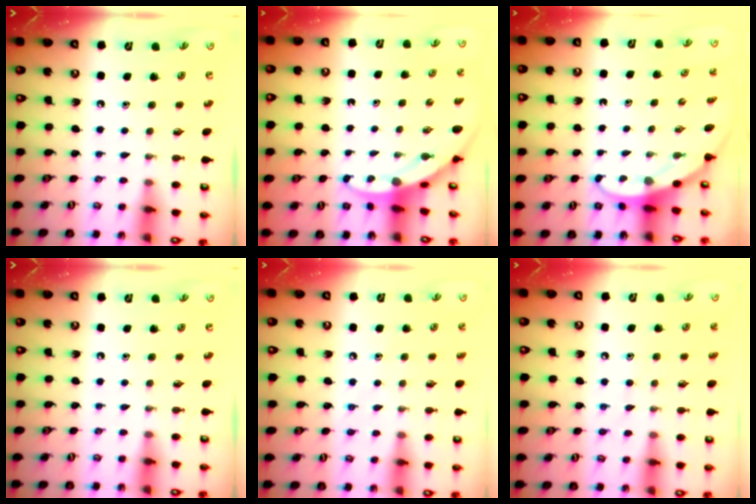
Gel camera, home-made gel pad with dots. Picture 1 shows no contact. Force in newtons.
{"total": 3.4, "press": 3.4, "slide": 0.2}
{"total": 3.0, "press": 3.0, "slide": 0.1}
{"total": 0.0}
{"total": 4.7, "press": 4.6, "slide": 0.6}
{"total": 7.4, "press": 7.4, "slide": 0.6}